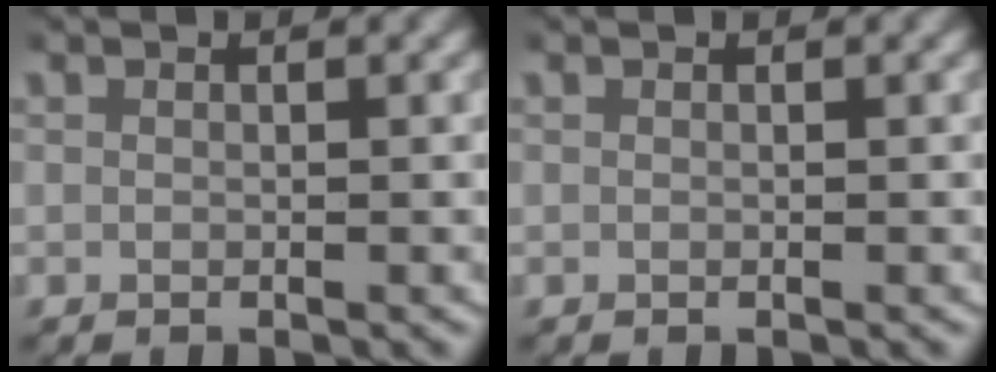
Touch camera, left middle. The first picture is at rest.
{"total": 0.0}